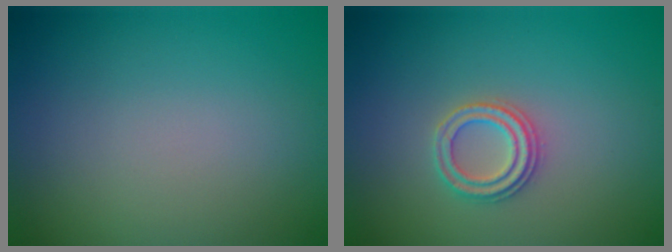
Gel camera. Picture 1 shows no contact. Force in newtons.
{"total": 2.3, "press": 2.3, "slide": 0.3}